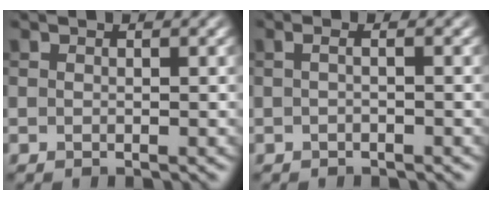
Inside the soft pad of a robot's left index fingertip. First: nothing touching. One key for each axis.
{"total": 1.4, "fx": 0.0, "fy": 0.5, "fz": 1.2, "tx": -0.015, "ty": -0.005, "tz": -0.010}